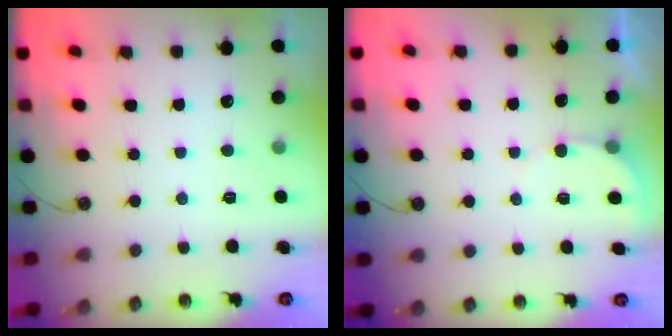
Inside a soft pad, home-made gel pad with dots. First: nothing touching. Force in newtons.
{"total": 2.9, "press": 2.9, "slide": 0.3}